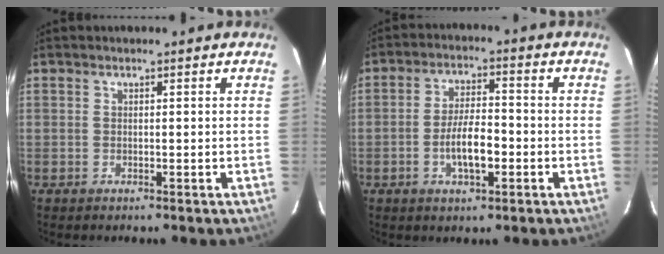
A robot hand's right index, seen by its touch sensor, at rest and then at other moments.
{"total": 7.3, "force": [-2.4, 2.6, 6.4], "torque": [-0.124, 0.001, -0.039]}